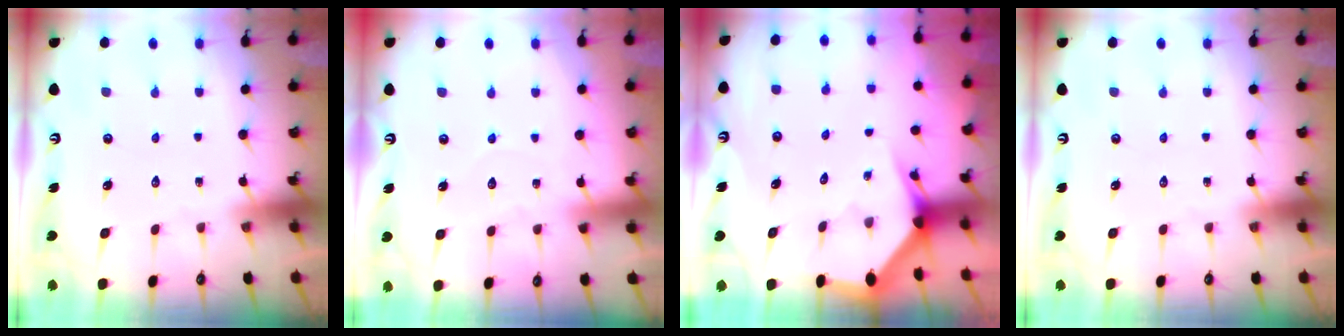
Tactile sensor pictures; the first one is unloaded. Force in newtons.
{"total": 4.1, "press": 4.0, "slide": 0.3}
{"total": 3.0, "press": 3.0, "slide": 0.0}
{"total": 0.0}